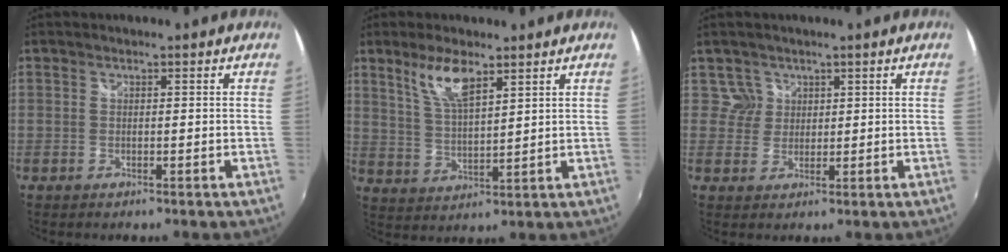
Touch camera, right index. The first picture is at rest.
{"total": 7.5, "force": [4.8, 2.1, 5.4], "torque": [-0.104, 0.000, 0.099]}
{"total": 3.0, "force": [1.4, 2.6, -0.4], "torque": [0.025, 0.017, 0.024]}